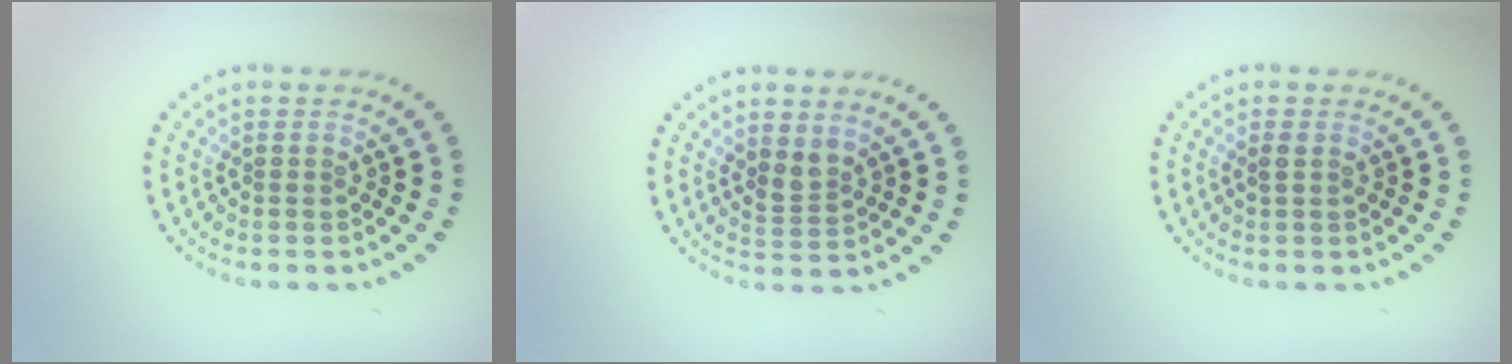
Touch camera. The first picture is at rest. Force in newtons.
{"total": 1.8, "press": 1.4, "slide": 1.1}
{"total": 0.8, "press": 0.8, "slide": 0.3}